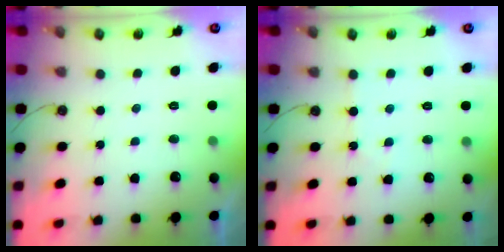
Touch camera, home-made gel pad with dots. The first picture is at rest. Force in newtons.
{"total": 2.6, "press": 2.6, "slide": 0.3}